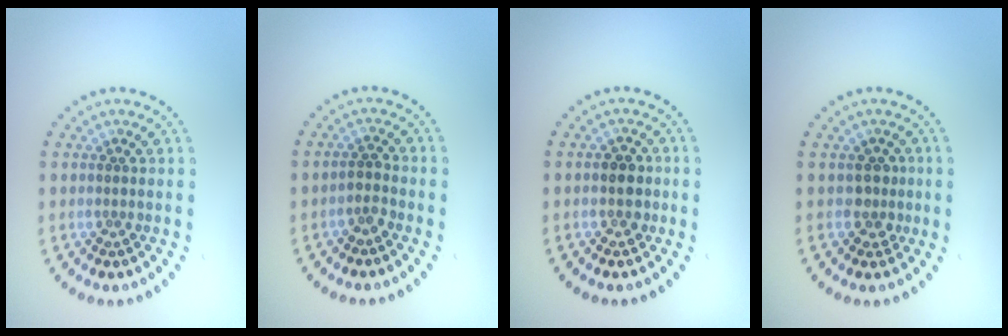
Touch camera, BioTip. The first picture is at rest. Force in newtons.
{"total": 1.2, "press": 0.9, "slide": 0.8}
{"total": 1.8, "press": 1.8, "slide": 0.4}
{"total": 1.7, "press": 1.2, "slide": 1.1}